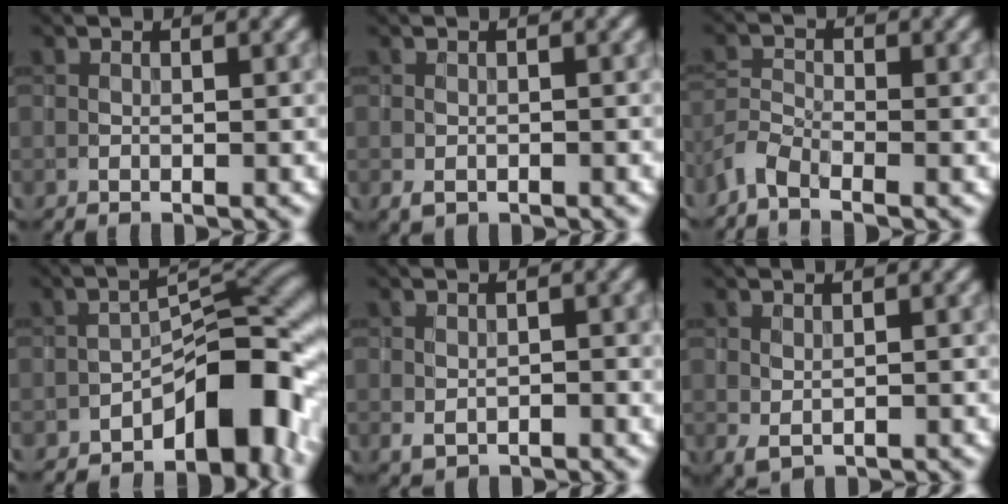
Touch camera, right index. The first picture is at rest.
{"total": 1.2, "force": [-0.6, 0.8, 0.6], "torque": [-0.010, -0.005, -0.009]}
{"total": 2.4, "force": [-2.0, 0.7, 1.1], "torque": [-0.027, 0.000, -0.053]}
{"total": 8.9, "force": [-5.0, 3.9, 6.3], "torque": [-0.056, 0.021, -0.087]}
{"total": 1.5, "force": [-0.4, 1.0, 1.0], "torque": [-0.016, -0.006, -0.002]}
{"total": 1.0, "force": [0.2, 0.6, 0.8], "torque": [-0.017, -0.006, 0.011]}